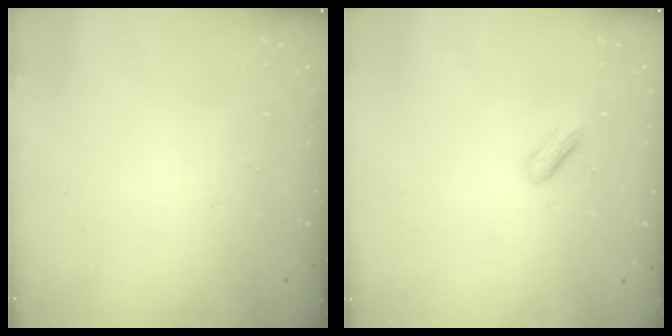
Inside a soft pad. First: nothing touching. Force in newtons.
{"total": 2.8, "press": 2.7, "slide": 0.9}